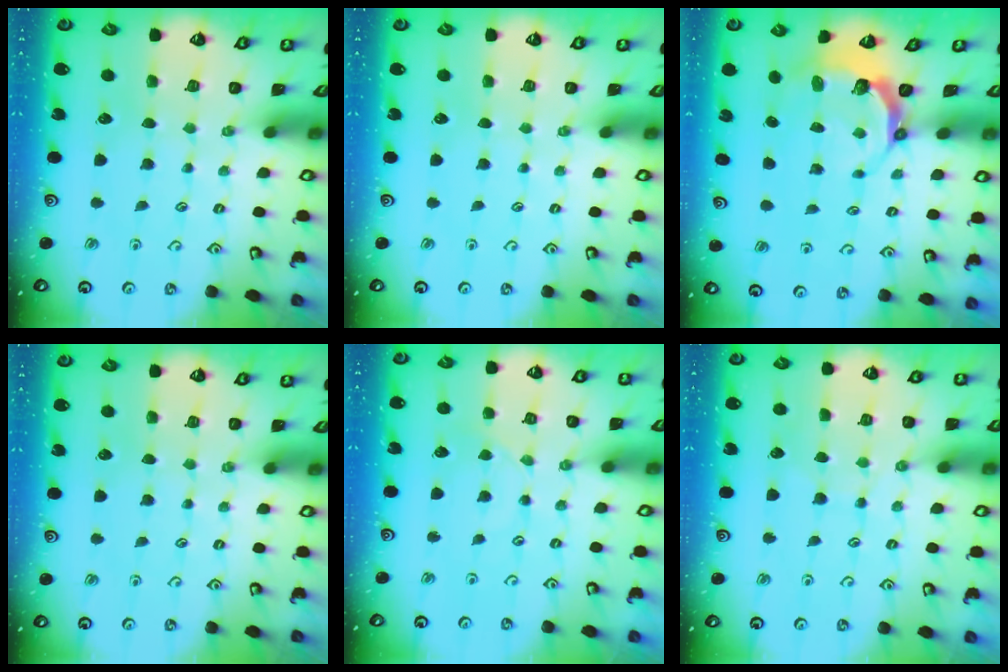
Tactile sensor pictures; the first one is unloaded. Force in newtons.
{"total": 0.0}
{"total": 5.6, "press": 4.5, "slide": 3.3}
{"total": 0.0}
{"total": 1.8, "press": 1.7, "slide": 0.4}
{"total": 4.3, "press": 4.3, "slide": 0.5}